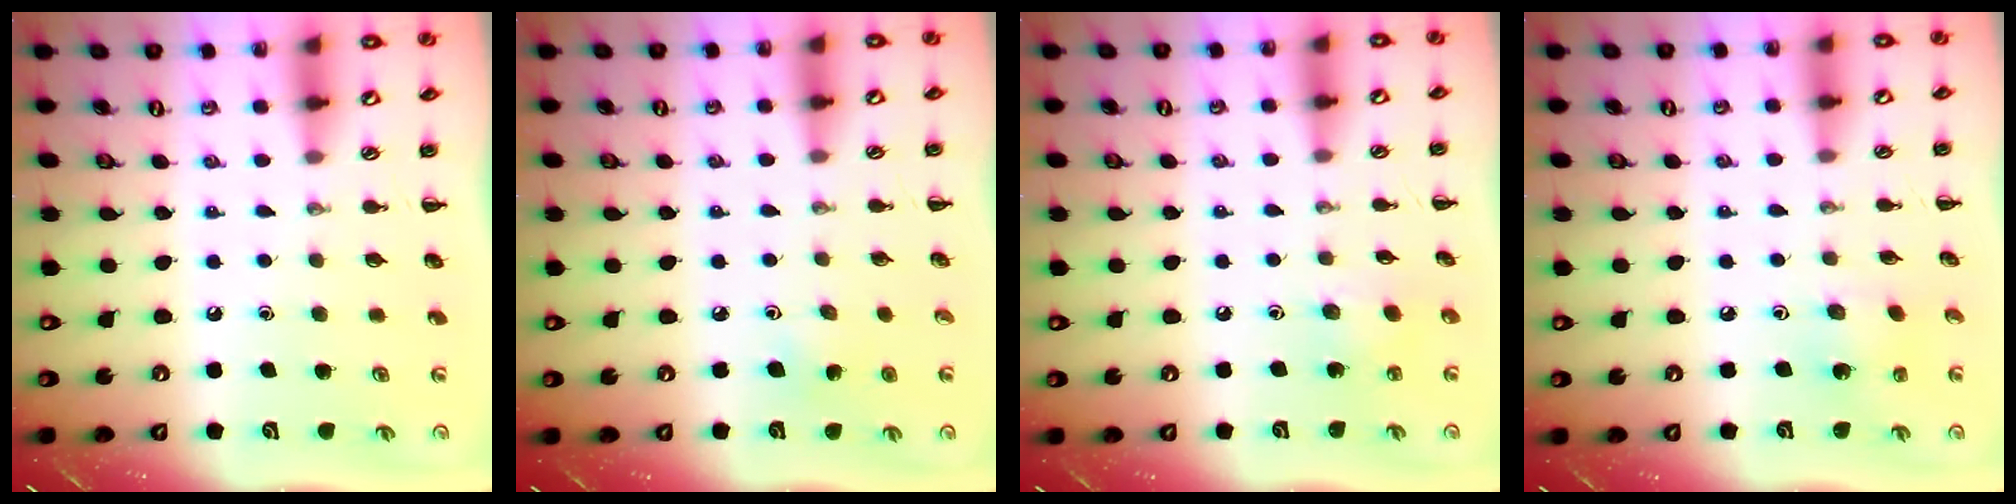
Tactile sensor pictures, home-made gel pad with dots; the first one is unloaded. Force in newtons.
{"total": 3.2, "press": 3.0, "slide": 1.0}
{"total": 3.4, "press": 3.2, "slide": 1.0}
{"total": 1.4, "press": 1.3, "slide": 0.6}